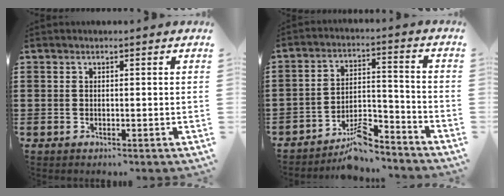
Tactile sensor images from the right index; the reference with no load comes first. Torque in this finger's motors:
{"motor_torque": [0.96, -0.83, 0.08, 0.04]}